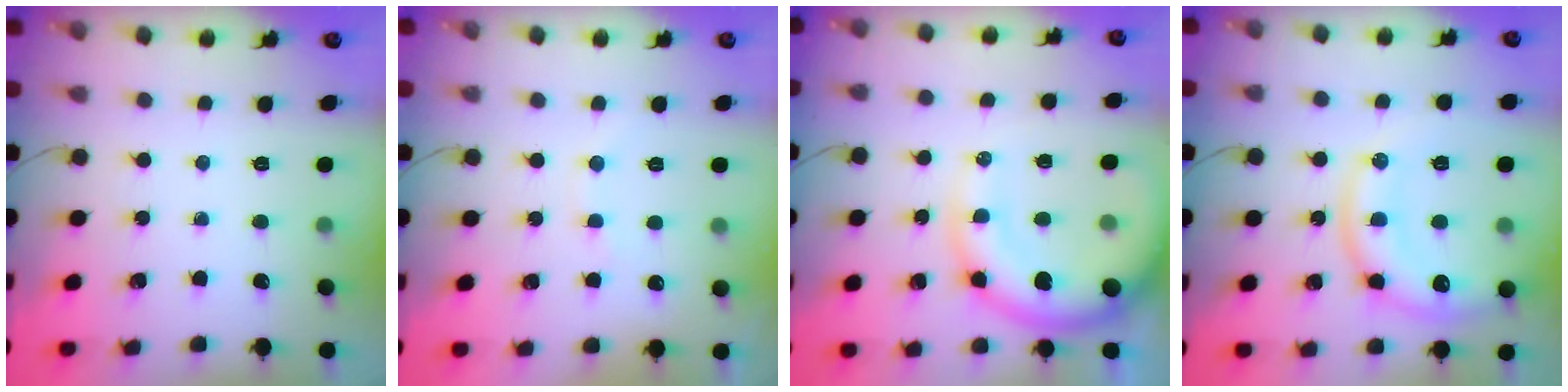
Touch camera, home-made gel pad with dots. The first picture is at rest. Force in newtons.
{"total": 5.4, "press": 5.4, "slide": 0.7}
{"total": 14.9, "press": 14.5, "slide": 3.5}
{"total": 16.7, "press": 16.6, "slide": 1.9}